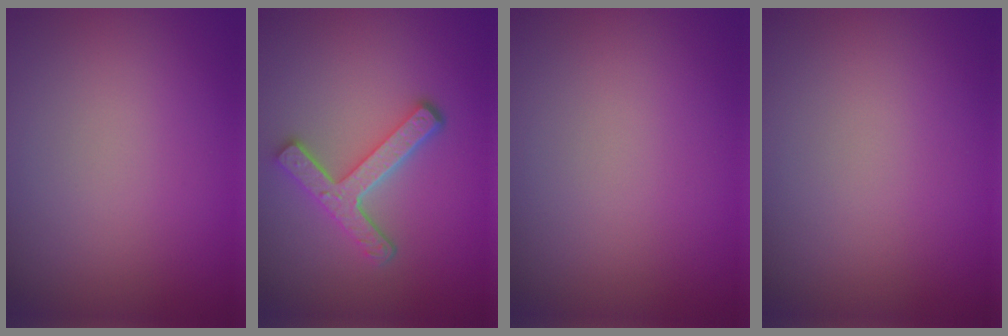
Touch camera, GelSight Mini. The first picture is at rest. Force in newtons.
{"total": 4.5, "press": 3.4, "slide": 3.0}
{"total": 0.0}
{"total": 0.0}